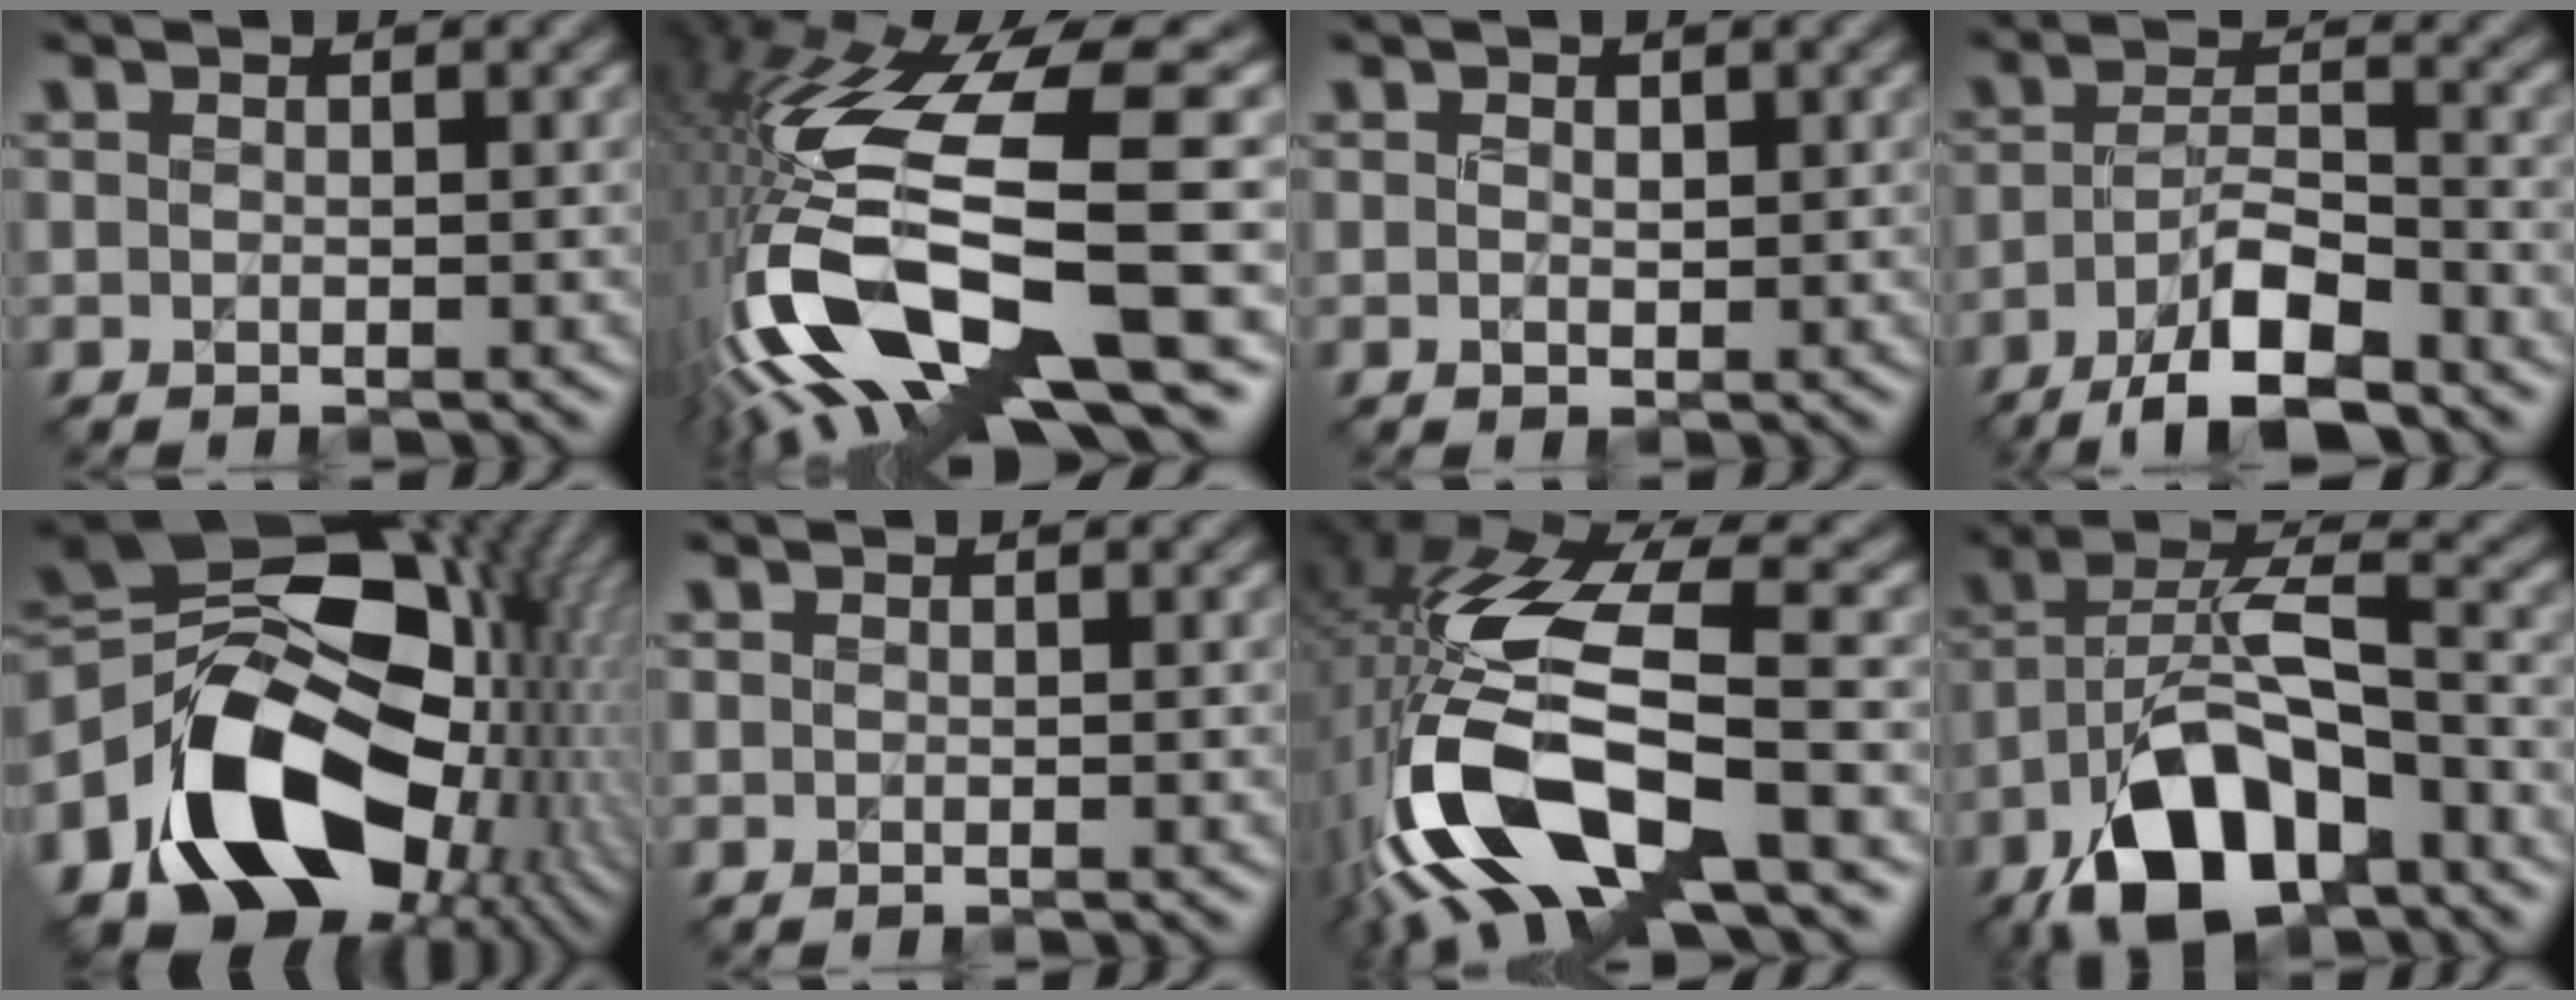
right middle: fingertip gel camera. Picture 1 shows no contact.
{"total": 15.9, "force": [-4.7, 5.3, 14.2], "torque": [-0.287, -0.011, -0.076]}
{"total": 0.5, "force": [0.3, 0.4, 0.0], "torque": [0.001, 0.000, 0.005]}
{"total": 7.1, "force": [-5.0, 1.9, 4.8], "torque": [-0.082, 0.007, -0.089]}
{"total": 16.7, "force": [-4.2, 12.5, 10.2], "torque": [-0.166, -0.019, -0.069]}
{"total": 0.0}
{"total": 14.4, "force": [-4.6, 5.5, 12.5], "torque": [-0.260, -0.013, -0.081]}
{"total": 10.8, "force": [-6.0, 4.8, 7.5], "torque": [-0.142, 0.015, -0.116]}